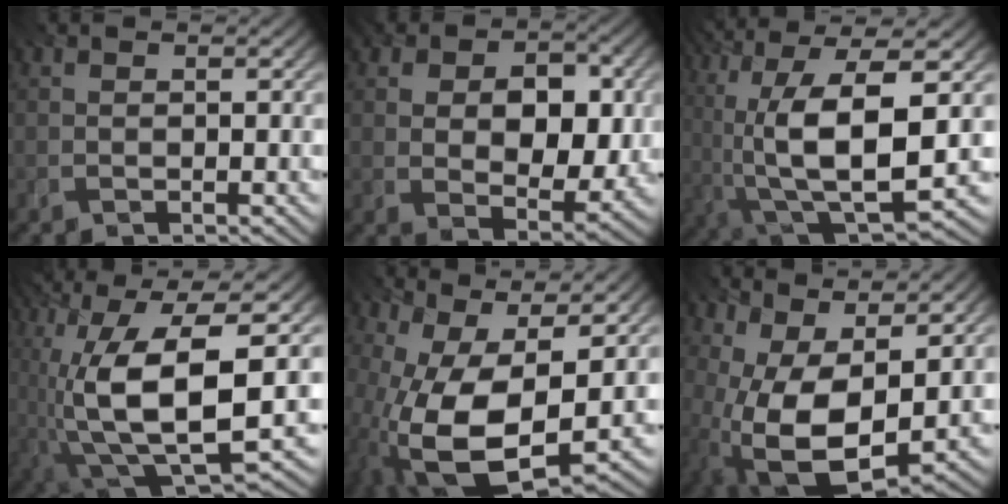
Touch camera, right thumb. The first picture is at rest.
{"total": 11.4, "force": [1.9, 7.8, 8.0], "torque": [-0.135, 0.000, 0.023]}
{"total": 16.1, "force": [0.0, 7.0, 14.5], "torque": [-0.276, -0.011, 0.018]}
{"total": 17.2, "force": [-1.1, 7.6, 15.4], "torque": [-0.297, -0.034, -0.002]}
{"total": 15.9, "force": [-1.7, 8.7, 13.2], "torque": [-0.272, -0.040, -0.020]}
{"total": 14.1, "force": [0.8, 8.6, 11.2], "torque": [-0.217, -0.032, 0.019]}